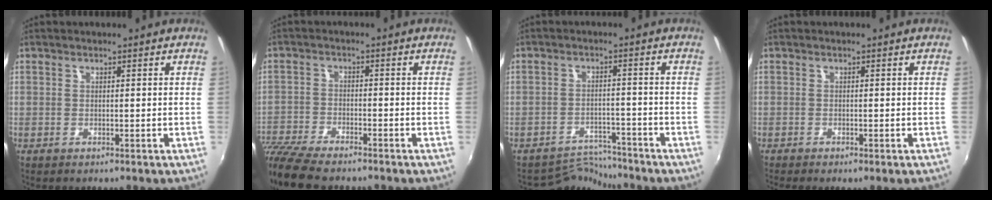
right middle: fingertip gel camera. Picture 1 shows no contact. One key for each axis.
{"total": 11.1, "fx": -9.6, "fy": 2.2, "fz": 5.0, "tx": -0.129, "ty": -0.031, "tz": -0.180}
{"total": 4.9, "fx": -4.8, "fy": 0.2, "fz": -1.1, "tx": 0.009, "ty": 0.013, "tz": -0.077}
{"total": 1.3, "fx": -1.1, "fy": 0.0, "fz": 0.8, "tx": -0.018, "ty": -0.004, "tz": -0.016}